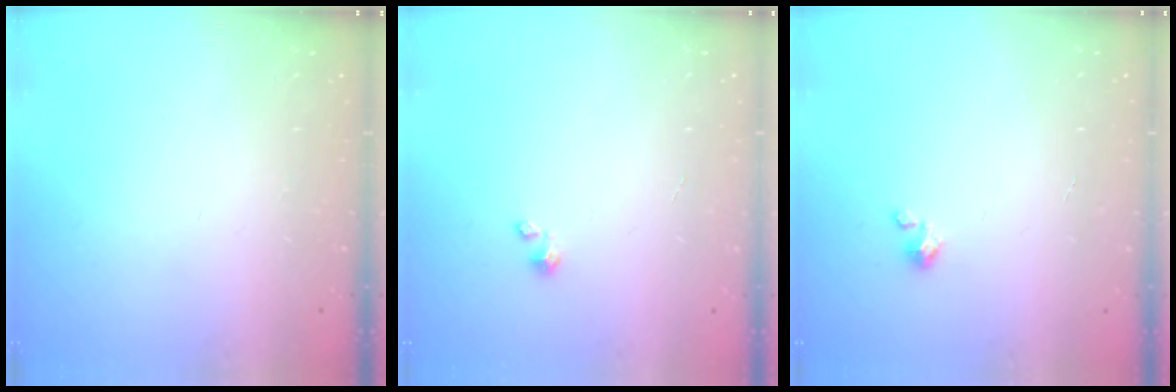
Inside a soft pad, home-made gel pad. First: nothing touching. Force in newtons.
{"total": 1.4, "press": 1.3, "slide": 0.3}
{"total": 2.2, "press": 2.1, "slide": 0.3}